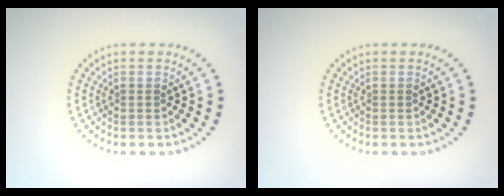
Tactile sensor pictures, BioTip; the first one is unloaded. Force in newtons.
{"total": 0.0}